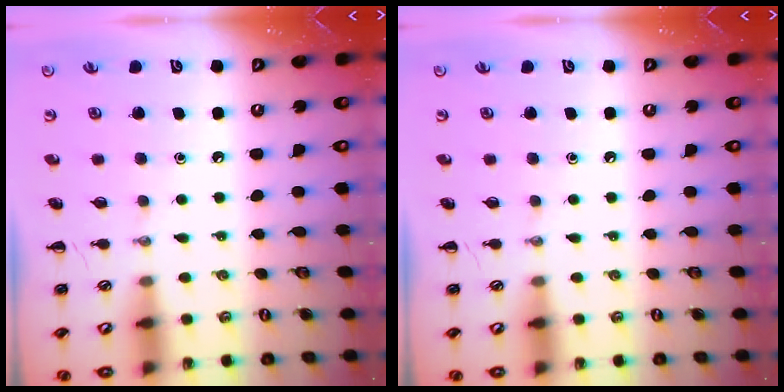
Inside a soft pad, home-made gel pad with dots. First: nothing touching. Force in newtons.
{"total": 0.0}